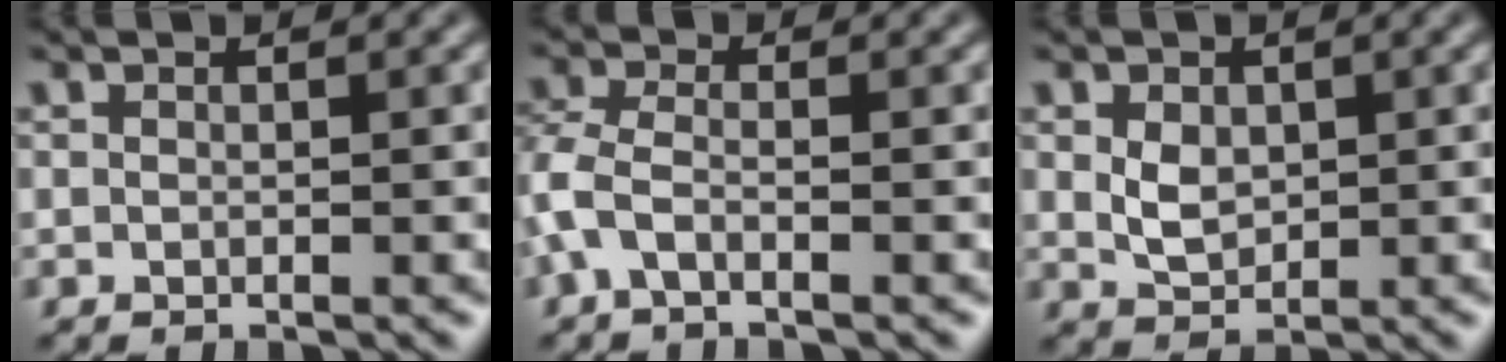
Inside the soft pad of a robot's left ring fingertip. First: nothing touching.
{"total": 2.7, "force": [-1.0, 1.4, 2.1], "torque": [-0.056, 0.004, -0.032]}
{"total": 2.4, "force": [0.5, 1.8, 1.5], "torque": [-0.032, -0.003, 0.012]}